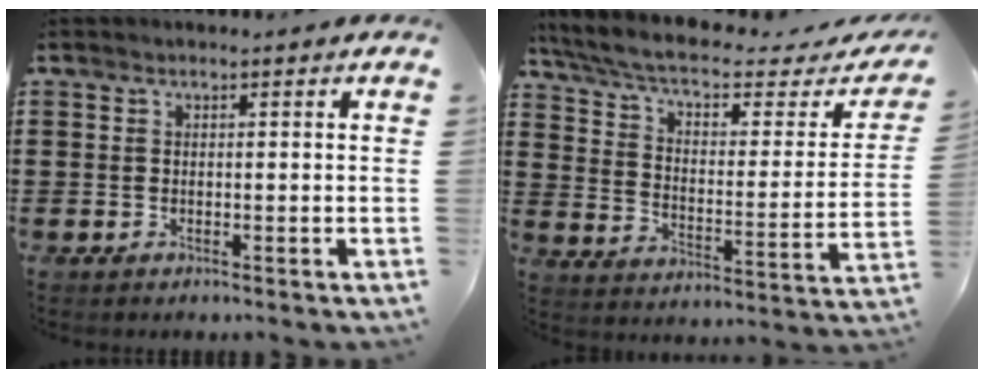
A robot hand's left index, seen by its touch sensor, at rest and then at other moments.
{"total": 6.8, "force": [5.2, 1.3, 4.3], "torque": [-0.105, -0.034, 0.086]}